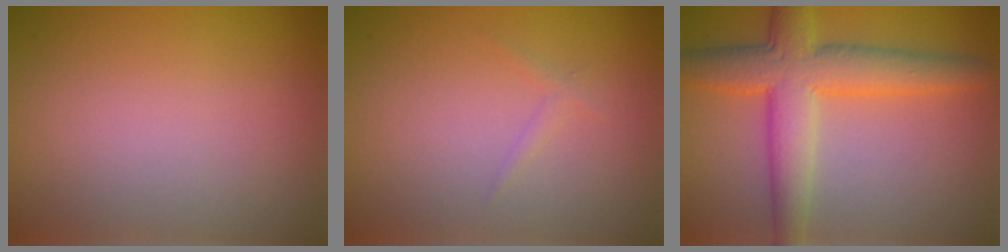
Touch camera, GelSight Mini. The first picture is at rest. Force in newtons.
{"total": 0.7, "press": 0.7, "slide": 0.1}
{"total": 7.2, "press": 7.2, "slide": 0.3}